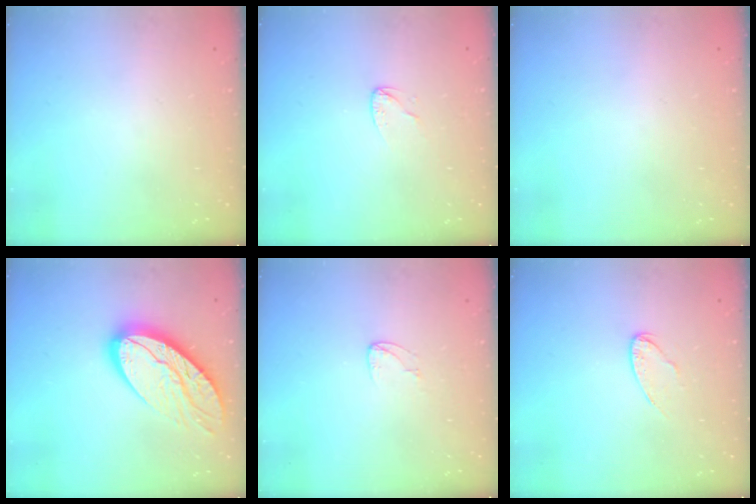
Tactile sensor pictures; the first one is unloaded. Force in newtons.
{"total": 3.3, "press": 3.3, "slide": 0.3}
{"total": 0.0}
{"total": 17.9, "press": 17.9, "slide": 1.4}
{"total": 3.9, "press": 3.8, "slide": 0.2}
{"total": 7.6, "press": 7.6, "slide": 0.3}